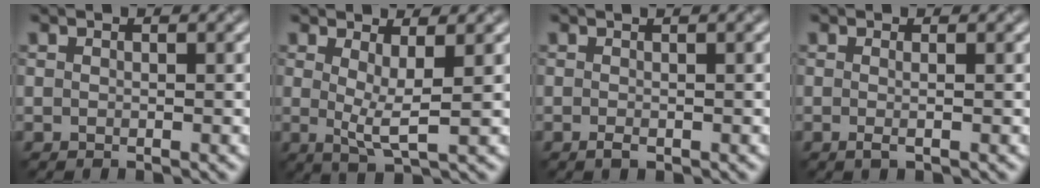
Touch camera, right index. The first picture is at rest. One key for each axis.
{"total": 3.0, "fx": 0.7, "fy": 0.6, "fz": 2.8, "tx": -0.049, "ty": -0.013, "tz": 0.013}
{"total": 2.0, "fx": -0.2, "fy": 0.6, "fz": 1.9, "tx": -0.024, "ty": 0.000, "tz": -0.006}
{"total": 1.2, "fx": -0.2, "fy": 0.3, "fz": 1.2, "tx": -0.018, "ty": -0.003, "tz": -0.005}